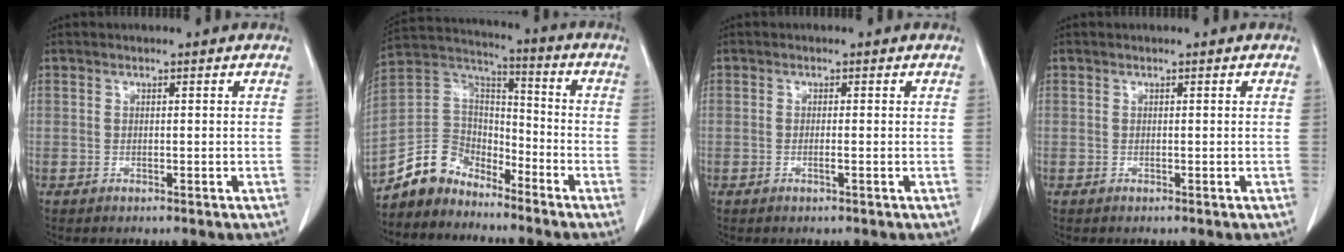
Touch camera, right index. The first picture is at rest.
{"total": 9.9, "force": [-8.2, 5.3, 1.5], "torque": [-0.042, 0.045, -0.160]}
{"total": 1.0, "force": [-0.5, -0.1, 0.9], "torque": [-0.017, 0.000, -0.008]}
{"total": 0.0}